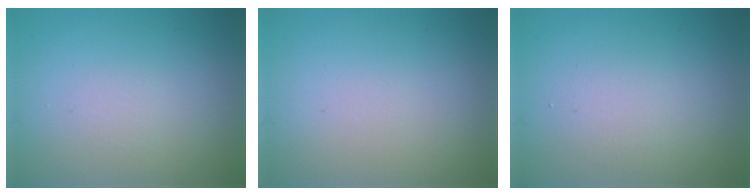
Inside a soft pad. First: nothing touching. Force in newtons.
{"total": 0.0}
{"total": 1.9, "press": 1.9, "slide": 0.2}